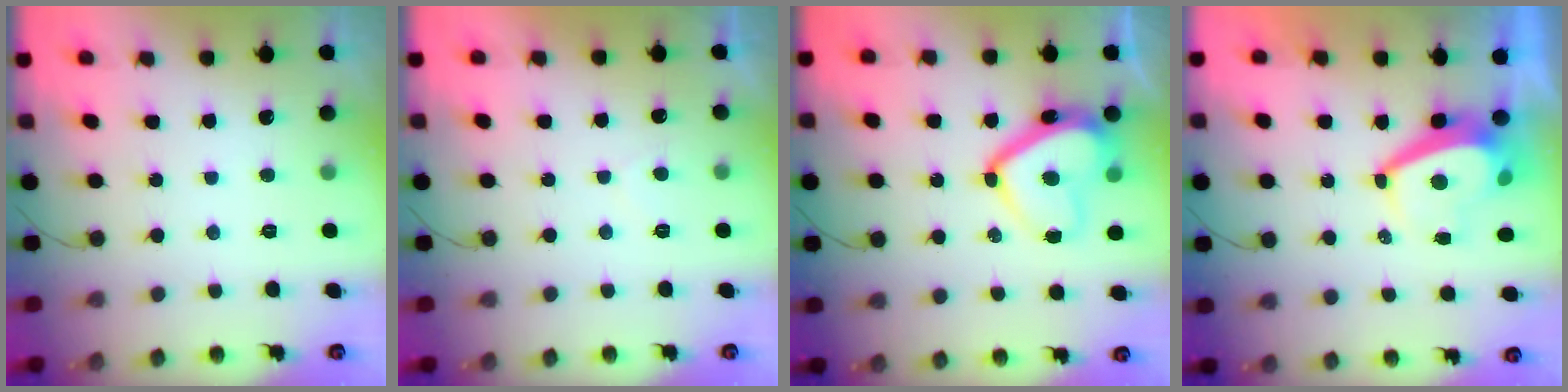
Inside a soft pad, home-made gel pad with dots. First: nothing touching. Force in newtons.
{"total": 1.7, "press": 1.5, "slide": 0.7}
{"total": 14.5, "press": 14.4, "slide": 1.8}
{"total": 6.3, "press": 6.2, "slide": 0.8}